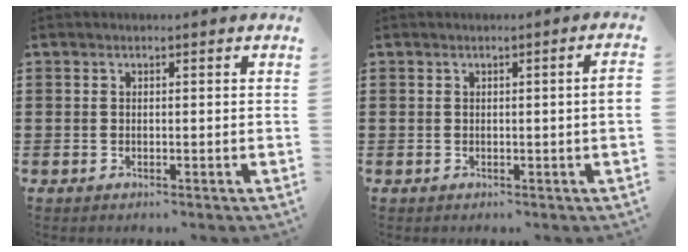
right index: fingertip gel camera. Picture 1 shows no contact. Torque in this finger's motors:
{"motor_torque": [0.43, -0.34, 0.06, 0.05]}